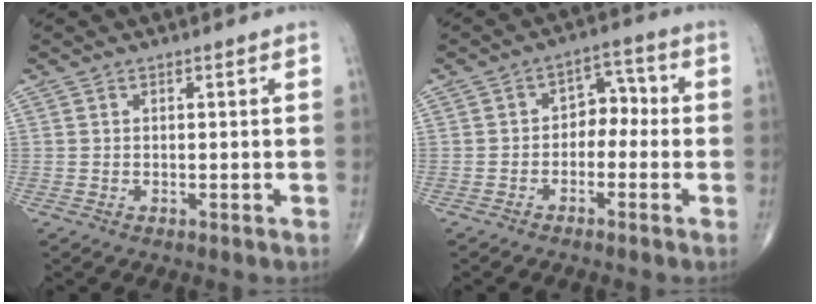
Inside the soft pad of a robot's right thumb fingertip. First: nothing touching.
{"total": 5.2, "force": [-1.2, 3.8, 3.4], "torque": [-0.020, 0.033, -0.034]}